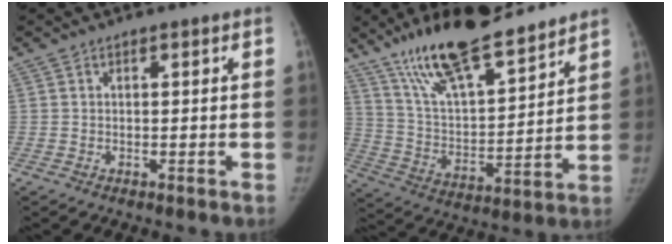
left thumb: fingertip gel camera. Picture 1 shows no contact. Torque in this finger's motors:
{"motor_torque": [0.48, -0.23, 1.50, -1.03, 0.22]}